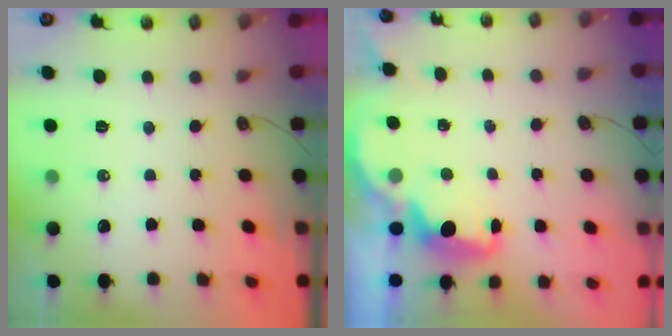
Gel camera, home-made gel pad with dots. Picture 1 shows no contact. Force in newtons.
{"total": 2.2, "press": 2.1, "slide": 0.7}